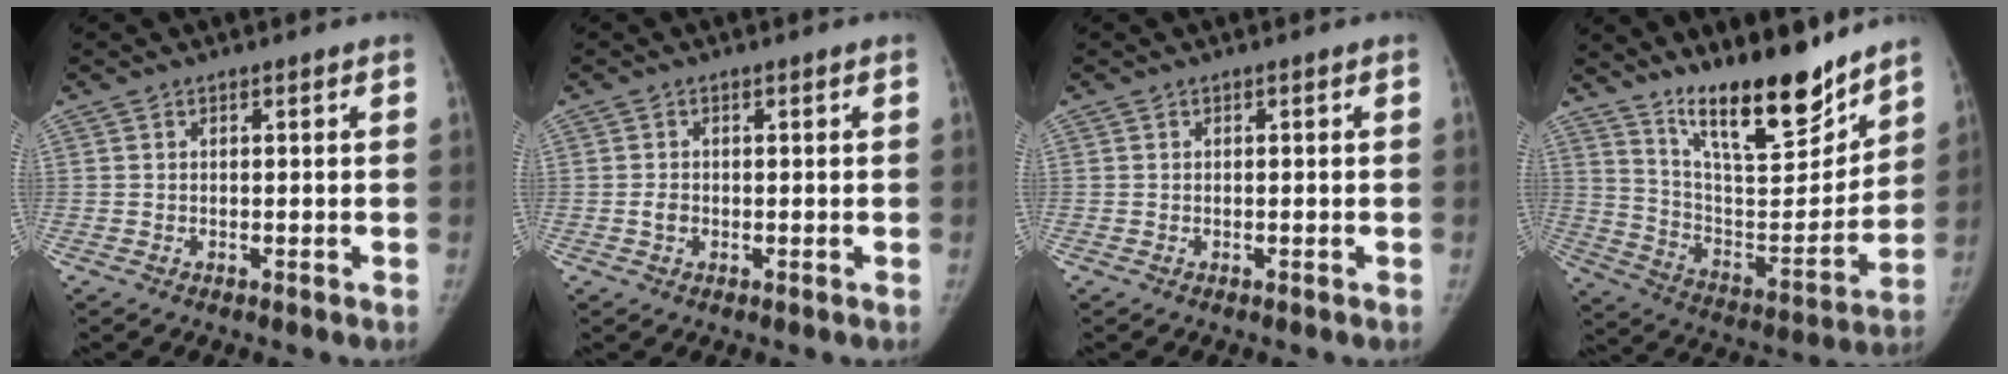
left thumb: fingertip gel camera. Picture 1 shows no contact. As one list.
[{"total": 1.4, "force": [-0.1, 1.0, 0.9], "torque": [-0.014, 0.001, -0.001]}, {"total": 0.0}, {"total": 20.7, "force": [15.9, 5.3, 12.1], "torque": [-0.151, -0.109, 0.271]}]